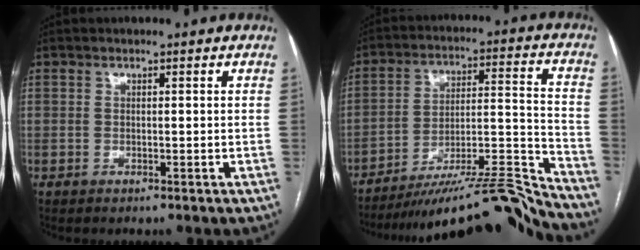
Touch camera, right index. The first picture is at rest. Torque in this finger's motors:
{"motor_torque": [-0.30, -0.80, 0.04, 0.07]}